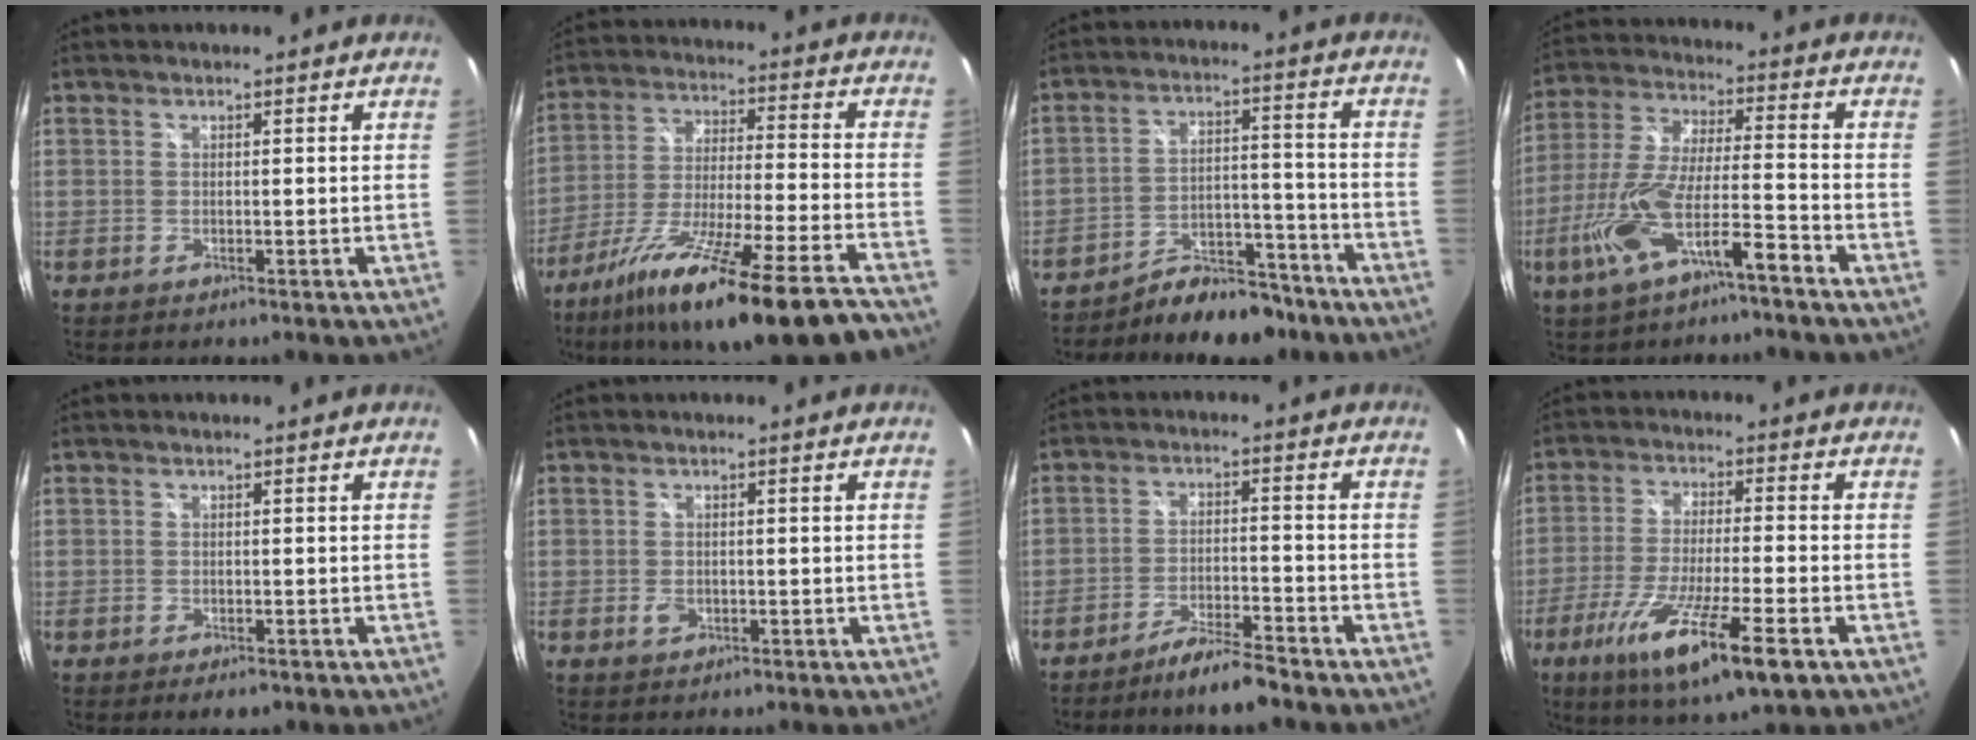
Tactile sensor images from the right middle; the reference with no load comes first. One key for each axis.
{"total": 23.6, "fx": -17.9, "fy": 0.8, "fz": 15.4, "tx": -0.272, "ty": -0.065, "tz": -0.286}
{"total": 10.5, "fx": -9.2, "fy": 3.8, "fz": 3.4, "tx": -0.056, "ty": 0.029, "tz": -0.130}
{"total": 12.8, "fx": -7.5, "fy": 2.4, "fz": 10.1, "tx": -0.219, "ty": -0.007, "tz": -0.137}
{"total": 2.1, "fx": -1.3, "fy": 1.1, "fz": 1.2, "tx": -0.021, "ty": -0.006, "tz": -0.019}
{"total": 1.6, "fx": -0.6, "fy": 1.2, "fz": 0.9, "tx": -0.016, "ty": -0.001, "tz": -0.012}
{"total": 6.4, "fx": -5.6, "fy": 0.0, "fz": 3.1, "tx": -0.077, "ty": 0.002, "tz": -0.096}
{"total": 15.6, "fx": -8.0, "fy": 1.9, "fz": 13.2, "tx": -0.259, "ty": -0.045, "tz": -0.141}